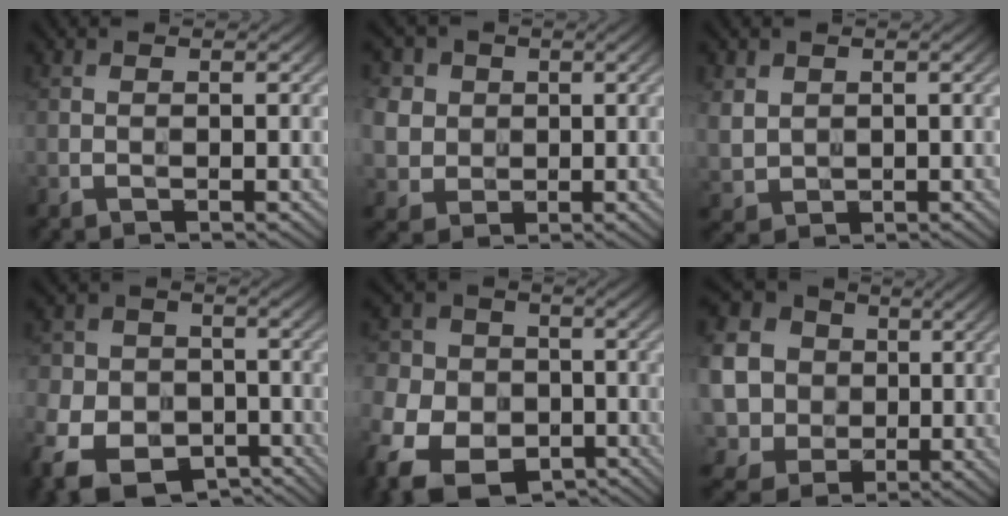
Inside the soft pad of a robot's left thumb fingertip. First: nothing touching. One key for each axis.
{"total": 6.6, "fx": 1.5, "fy": 6.0, "fz": 2.4, "tx": -0.100, "ty": 0.004, "tz": 0.026}
{"total": 3.6, "fx": 1.2, "fy": 3.0, "fz": 1.5, "tx": -0.058, "ty": -0.005, "tz": 0.026}
{"total": 12.7, "fx": -6.9, "fy": 9.1, "fz": 5.6, "tx": -0.138, "ty": -0.050, "tz": -0.119}
{"total": 14.7, "fx": -7.6, "fy": 10.7, "fz": 6.6, "tx": -0.180, "ty": -0.056, "tz": -0.134}
{"total": 17.1, "fx": 1.2, "fy": 16.0, "fz": 6.0, "tx": -0.249, "ty": 0.005, "tz": -0.007}